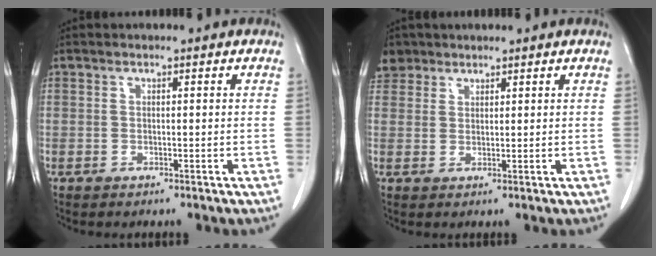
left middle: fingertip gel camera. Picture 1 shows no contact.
{"total": 4.4, "force": [3.3, 3.0, 0.2], "torque": [0.000, 0.011, 0.064]}